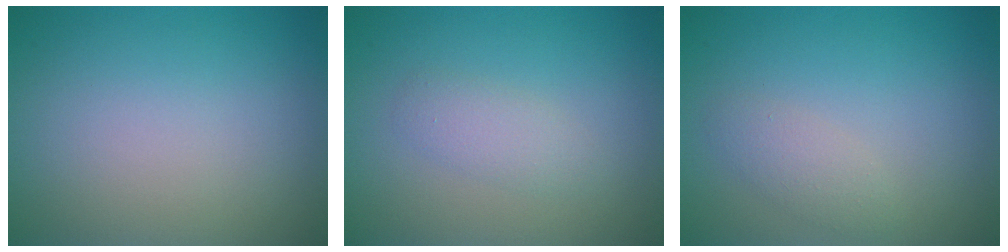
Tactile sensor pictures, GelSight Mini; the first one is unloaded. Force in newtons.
{"total": 2.4, "press": 2.4, "slide": 0.2}
{"total": 1.6, "press": 1.6, "slide": 0.0}